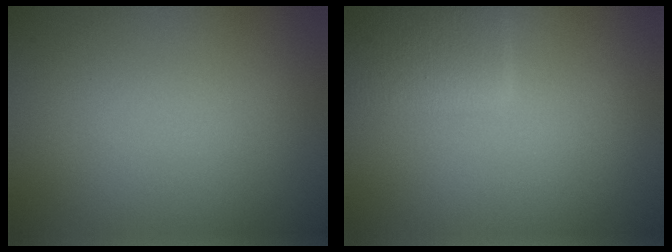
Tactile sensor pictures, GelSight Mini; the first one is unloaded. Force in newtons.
{"total": 3.3, "press": 3.3, "slide": 0.1}